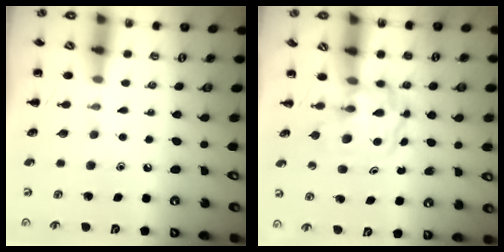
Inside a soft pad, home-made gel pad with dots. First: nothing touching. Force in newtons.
{"total": 3.8, "press": 3.8, "slide": 0.4}